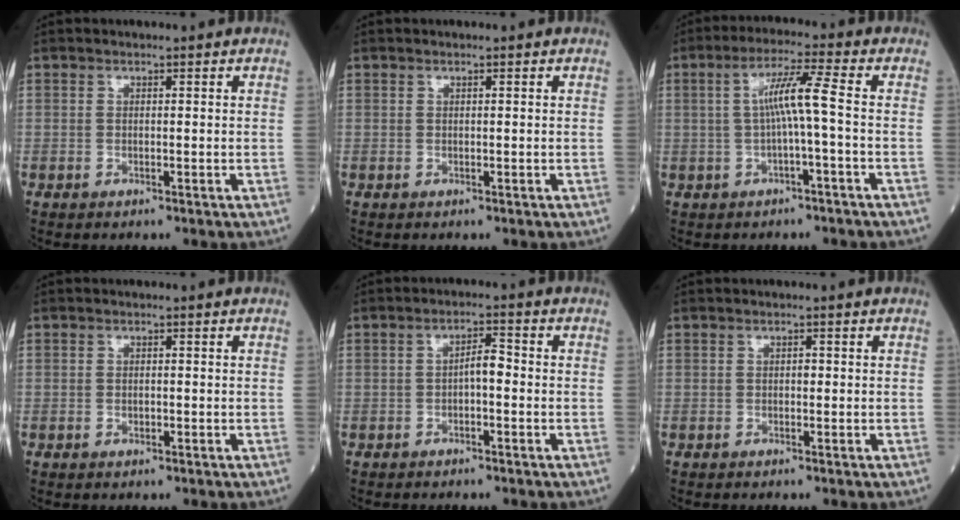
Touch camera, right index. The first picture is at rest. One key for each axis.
{"total": 0.0}
{"total": 5.9, "fx": -0.3, "fy": -0.6, "fz": 5.8, "tx": -0.109, "ty": 0.017, "tz": -0.003}
{"total": 0.9, "fx": -0.3, "fy": 0.5, "fz": 0.6, "tx": -0.013, "ty": 0.000, "tz": -0.005}
{"total": 2.8, "fx": -0.5, "fy": 0.8, "fz": 2.6, "tx": -0.040, "ty": 0.008, "tz": -0.009}
{"total": 0.6, "fx": 0.0, "fy": 0.4, "fz": 0.5, "tx": -0.007, "ty": 0.001, "tz": -0.002}